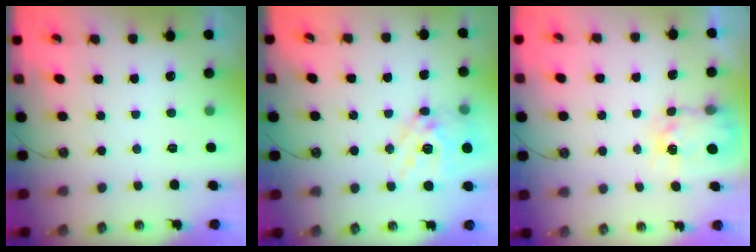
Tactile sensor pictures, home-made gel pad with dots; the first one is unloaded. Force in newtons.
{"total": 15.0, "press": 15.0, "slide": 1.4}
{"total": 5.6, "press": 5.6, "slide": 0.4}